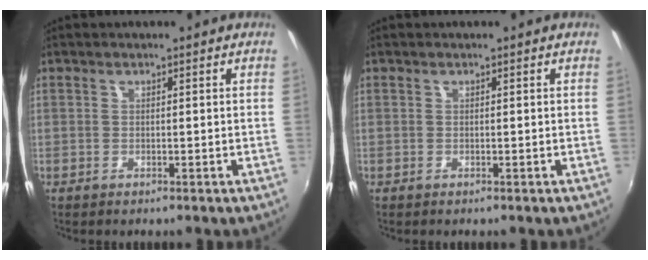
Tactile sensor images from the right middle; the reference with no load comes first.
{"total": 0.0}